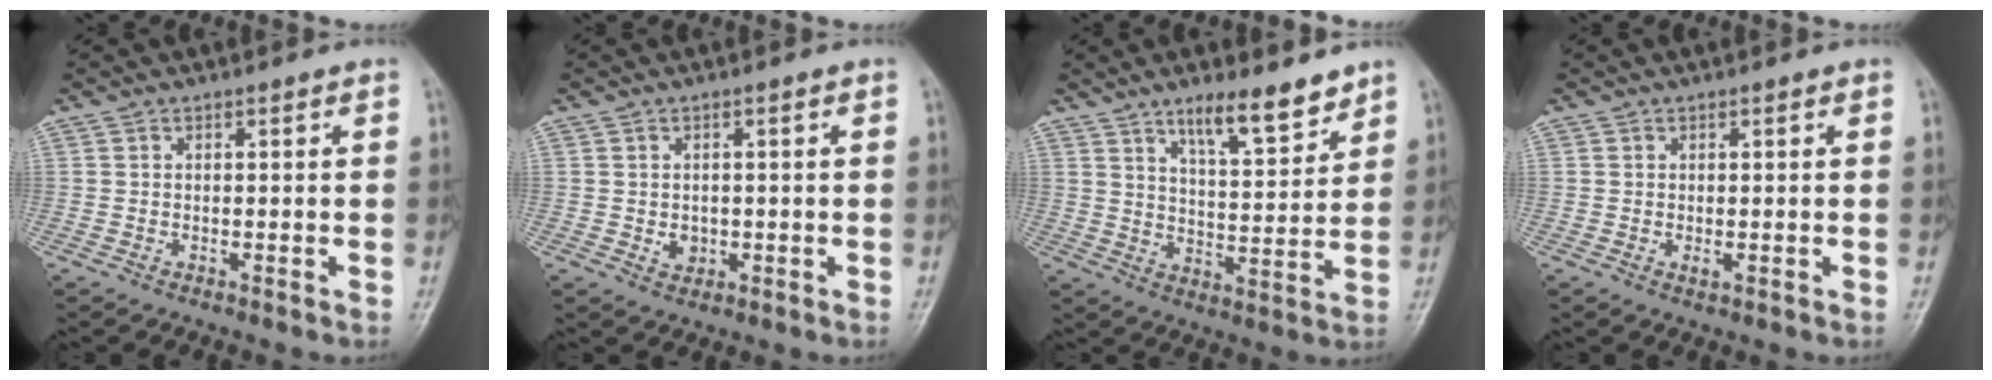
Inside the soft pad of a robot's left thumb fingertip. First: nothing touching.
{"total": 2.2, "force": [-0.2, 1.8, 1.2], "torque": [-0.009, 0.000, 0.003]}
{"total": 10.2, "force": [7.4, 2.6, 6.5], "torque": [-0.085, -0.054, 0.126]}
{"total": 1.3, "force": [0.2, 0.5, 1.2], "torque": [-0.017, 0.002, 0.006]}